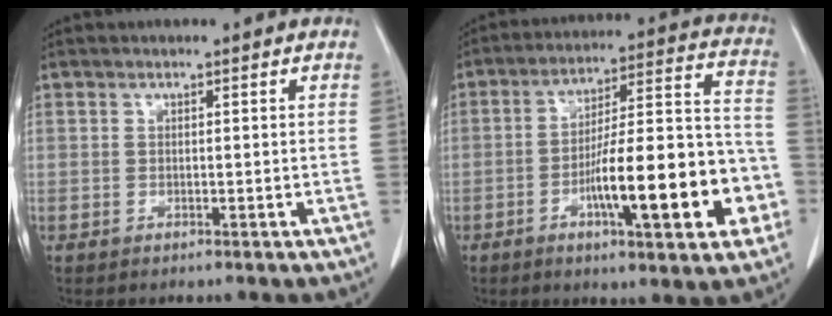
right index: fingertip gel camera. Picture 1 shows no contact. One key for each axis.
{"total": 20.4, "fx": -6.8, "fy": 4.2, "fz": 18.8, "tx": -0.254, "ty": 0.027, "tz": -0.093}